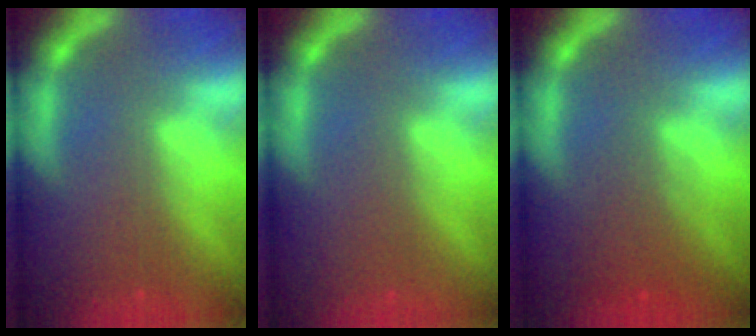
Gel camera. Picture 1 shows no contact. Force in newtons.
{"total": 0.0}
{"total": 2.9}